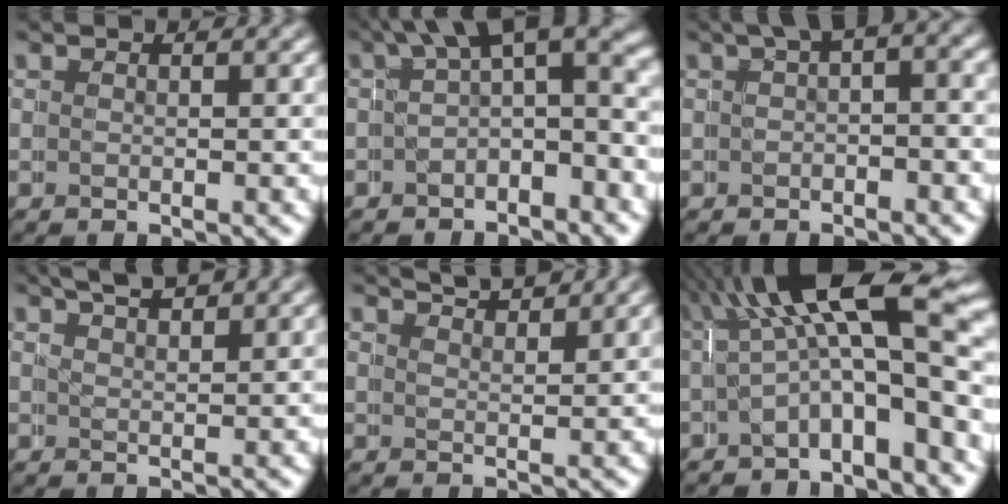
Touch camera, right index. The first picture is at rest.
{"total": 6.3, "force": [1.0, 3.5, 5.2], "torque": [-0.059, -0.005, 0.009]}
{"total": 2.7, "force": [0.7, 1.5, 2.1], "torque": [-0.023, 0.011, 0.000]}
{"total": 3.6, "force": [3.4, 0.7, 1.2], "torque": [-0.021, -0.002, 0.053]}
{"total": 3.6, "force": [3.6, 0.0, 0.5], "torque": [-0.007, -0.003, 0.059]}
{"total": 9.6, "force": [1.1, 5.2, 8.0], "torque": [-0.139, -0.002, 0.017]}